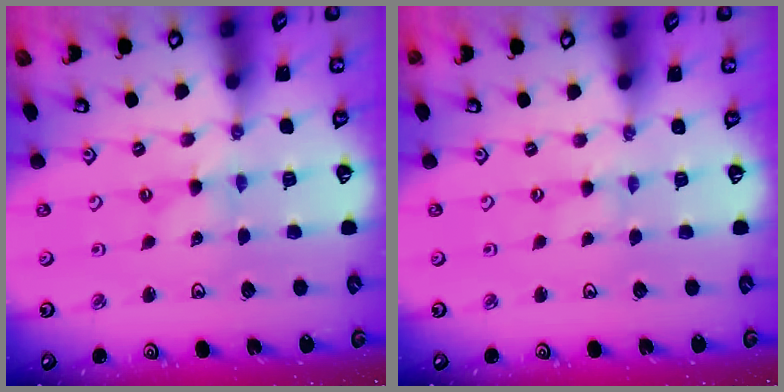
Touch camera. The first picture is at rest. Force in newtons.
{"total": 0.0}